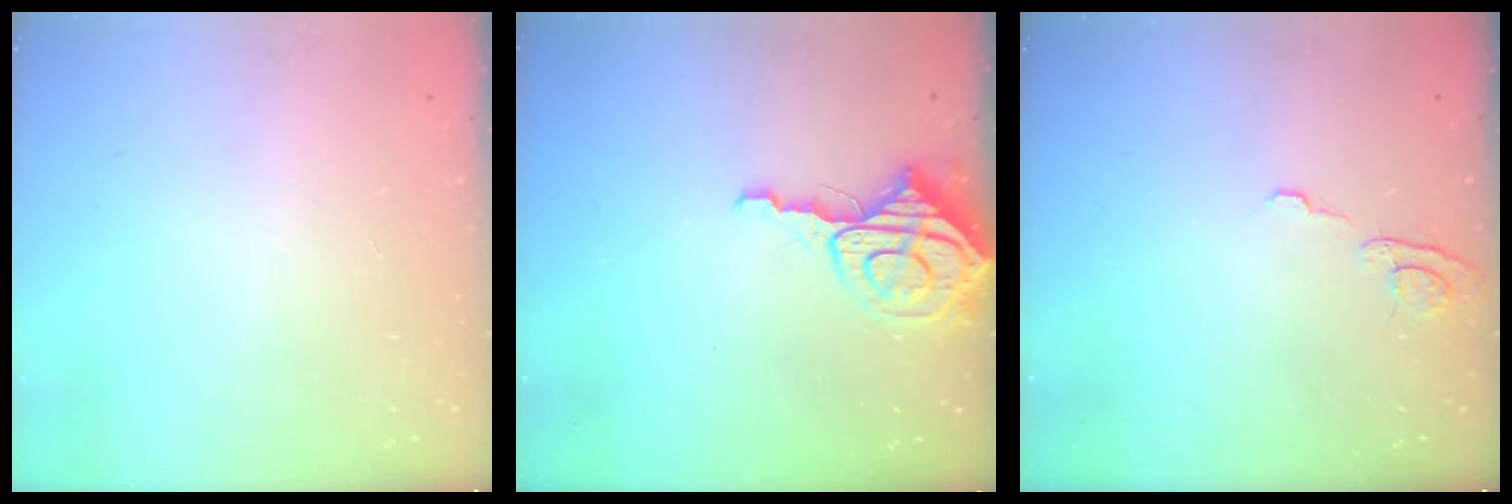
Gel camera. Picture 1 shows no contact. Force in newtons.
{"total": 8.9, "press": 8.8, "slide": 0.9}
{"total": 6.5, "press": 6.5, "slide": 0.5}